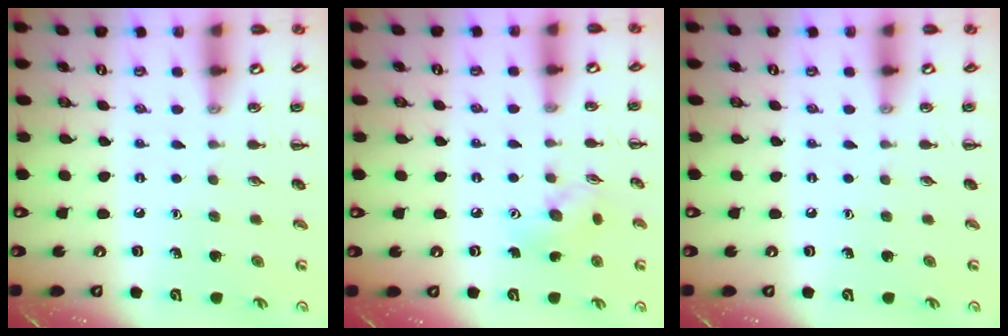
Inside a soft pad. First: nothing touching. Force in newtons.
{"total": 6.4, "press": 6.4, "slide": 0.3}
{"total": 0.0}